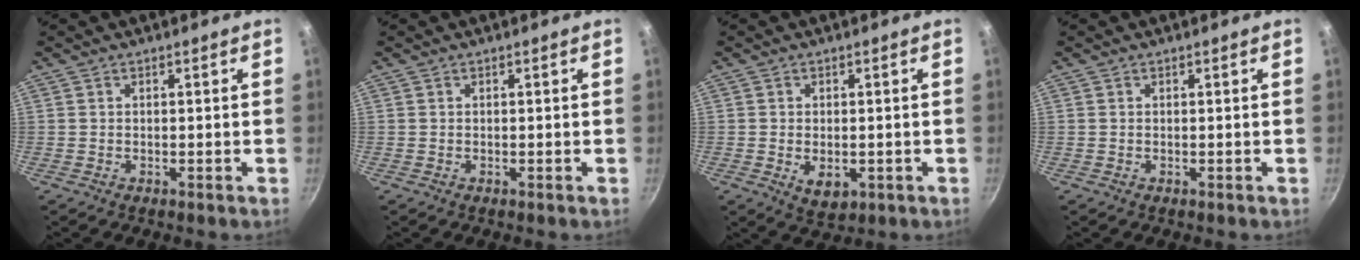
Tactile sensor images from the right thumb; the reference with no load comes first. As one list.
[{"total": 0.0}, {"total": 5.0, "force": [-1.0, 3.3, 3.7], "torque": [-0.051, -0.008, -0.006]}, {"total": 0.0}]